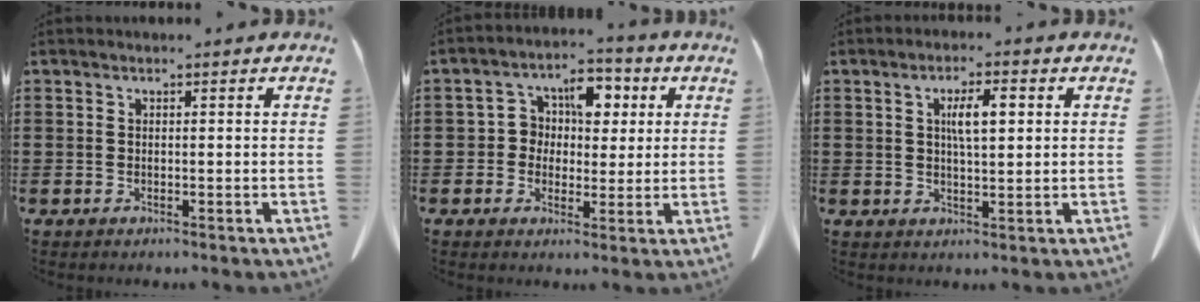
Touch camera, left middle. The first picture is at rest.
{"total": 6.4, "force": [1.9, 4.8, 3.8], "torque": [-0.087, 0.015, 0.029]}
{"total": 4.6, "force": [1.2, 1.4, 4.2], "torque": [-0.076, 0.006, 0.015]}